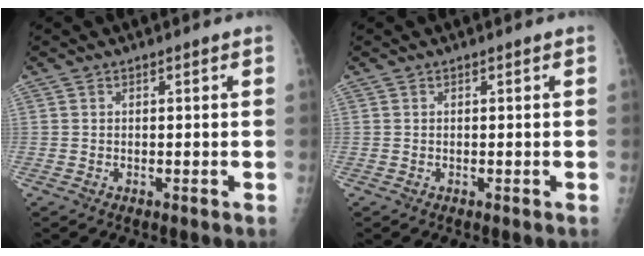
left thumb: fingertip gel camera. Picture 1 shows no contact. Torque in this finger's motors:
{"motor_torque": [0.00, 0.00, -0.01, -0.01, 0.00]}